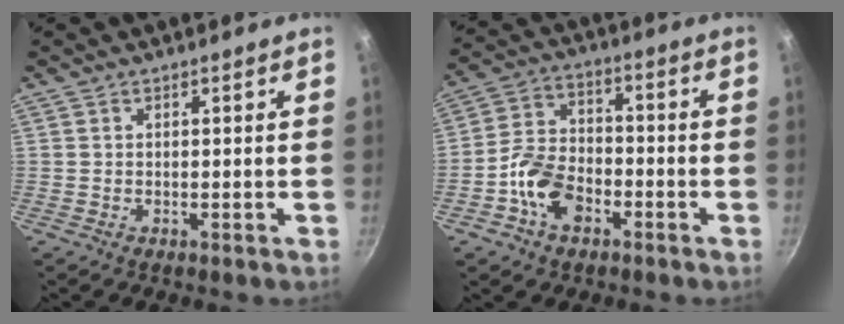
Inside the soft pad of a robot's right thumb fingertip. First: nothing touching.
{"total": 10.1, "force": [-4.4, 6.7, 6.2], "torque": [-0.099, 0.038, -0.090]}